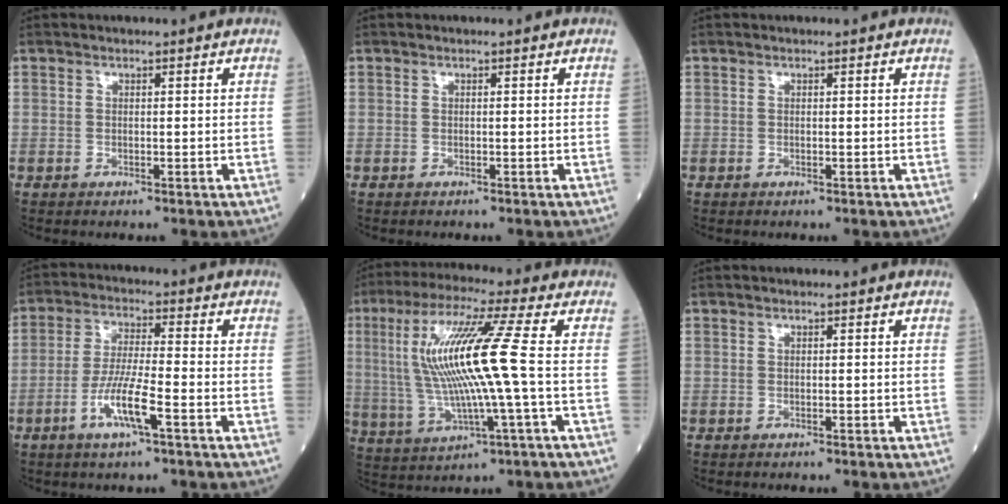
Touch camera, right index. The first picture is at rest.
{"total": 0.0}
{"total": 0.0}
{"total": 7.6, "force": [-3.3, 0.3, 6.8], "torque": [-0.139, -0.005, -0.063]}
{"total": 14.7, "force": [0.9, -0.3, 14.6], "torque": [-0.309, 0.013, 0.015]}
{"total": 0.9, "force": [-0.7, 0.0, 0.5], "torque": [-0.010, 0.000, -0.006]}